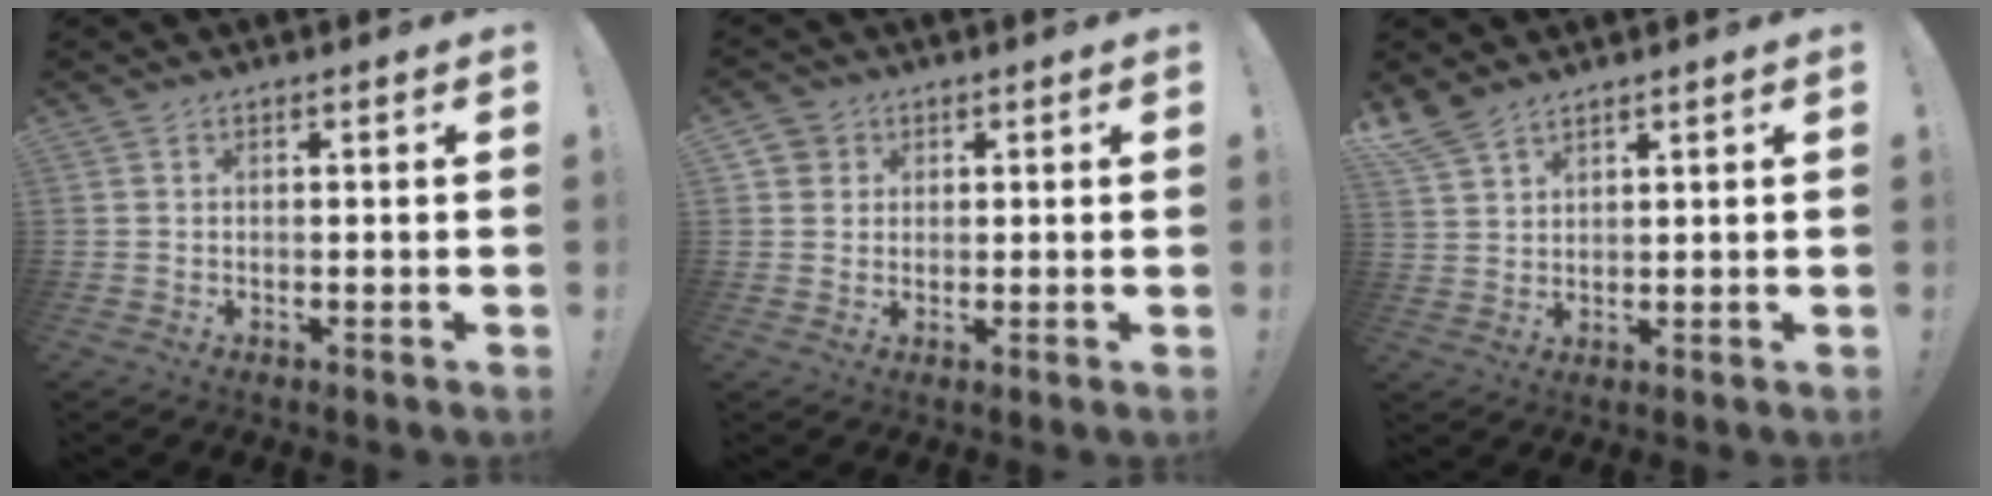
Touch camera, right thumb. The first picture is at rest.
{"total": 3.5, "force": [1.6, 3.1, 0.5], "torque": [-0.005, -0.005, 0.028]}
{"total": 6.0, "force": [4.9, 2.4, 2.6], "torque": [-0.058, -0.022, 0.095]}